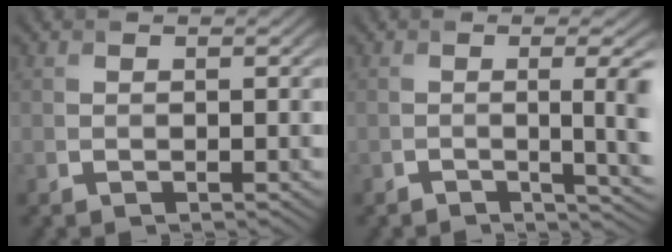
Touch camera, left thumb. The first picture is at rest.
{"total": 5.2, "force": [-0.3, 1.9, 4.8], "torque": [-0.050, -0.003, -0.001]}